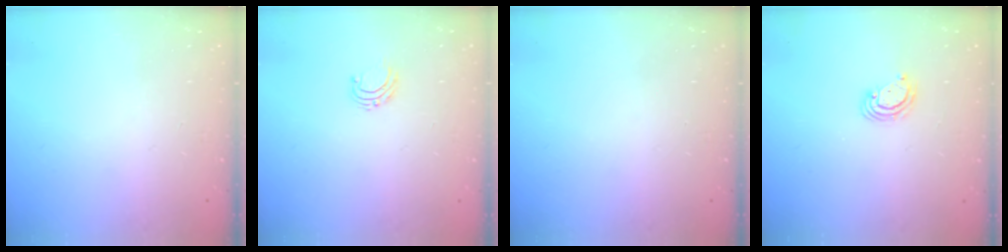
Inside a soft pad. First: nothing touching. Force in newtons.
{"total": 4.9, "press": 4.9, "slide": 0.5}
{"total": 0.0}
{"total": 3.2, "press": 3.2, "slide": 0.3}